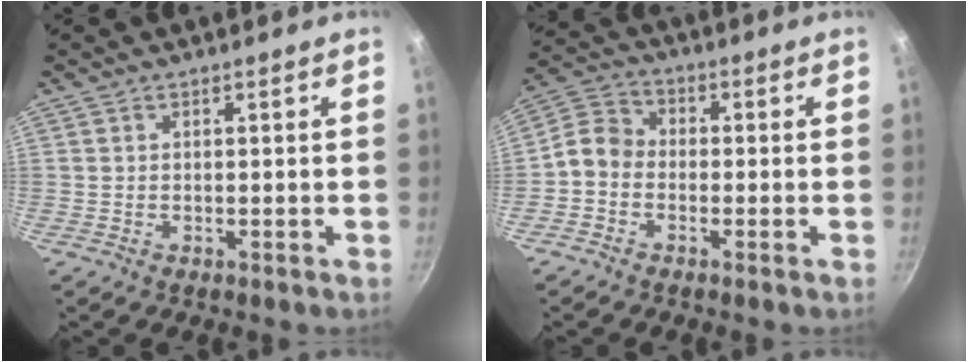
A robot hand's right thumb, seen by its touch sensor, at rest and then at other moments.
{"total": 6.3, "force": [-1.5, 5.2, 3.3], "torque": [-0.049, 0.025, -0.045]}